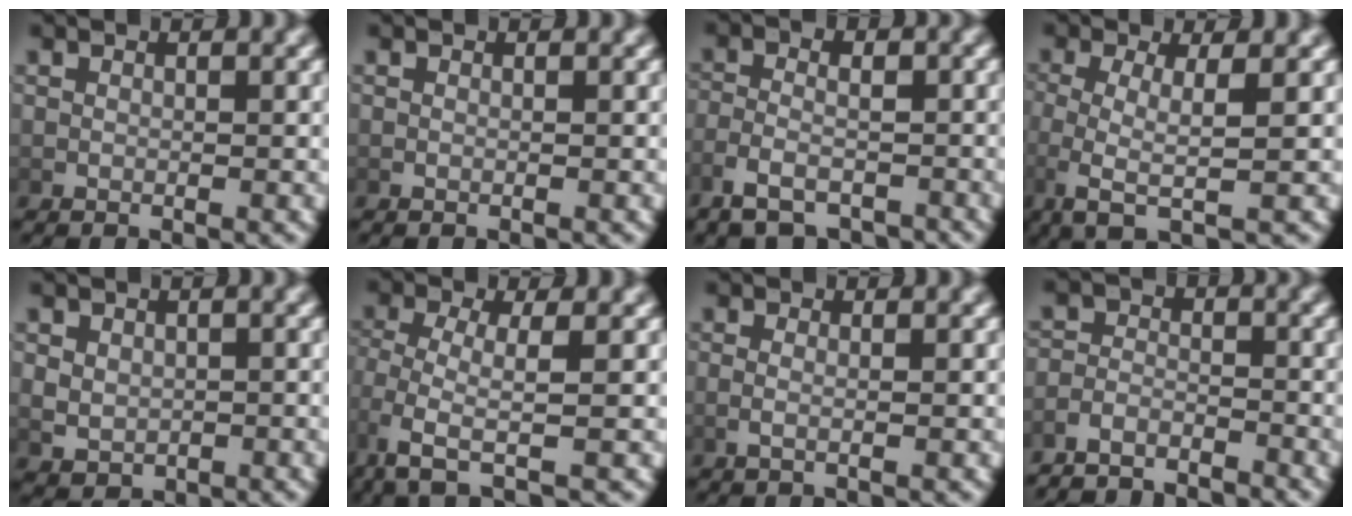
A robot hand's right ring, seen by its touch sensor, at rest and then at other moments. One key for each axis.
{"total": 0.0}
{"total": 4.6, "fx": -3.3, "fy": 1.9, "fz": 2.5, "tx": -0.041, "ty": -0.005, "tz": -0.050}
{"total": 4.3, "fx": -0.2, "fy": 1.1, "fz": 4.1, "tx": -0.090, "ty": -0.017, "tz": 0.007}
{"total": 2.5, "fx": 0.2, "fy": 2.1, "fz": 1.2, "tx": -0.030, "ty": -0.014, "tz": 0.019}
{"total": 3.9, "fx": -0.4, "fy": 1.1, "fz": 3.7, "tx": -0.087, "ty": -0.021, "tz": 0.007}
{"total": 1.1, "fx": -0.2, "fy": 0.0, "fz": 1.1, "tx": -0.031, "ty": -0.010, "tz": 0.000}
{"total": 5.3, "fx": -5.0, "fy": 1.6, "fz": 0.6, "tx": -0.003, "ty": -0.016, "tz": -0.084}